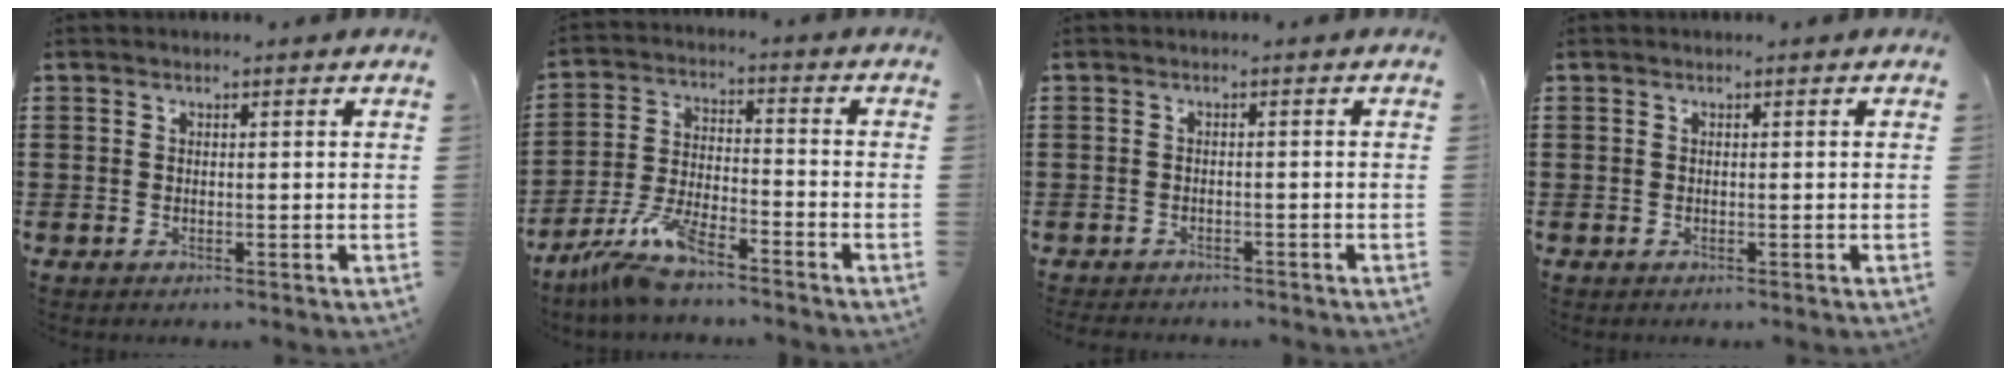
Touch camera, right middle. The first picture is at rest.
{"total": 8.0, "force": [-6.6, 1.4, 4.2], "torque": [-0.096, -0.002, -0.130]}
{"total": 1.1, "force": [-1.1, 0.1, 0.0], "torque": [-0.005, 0.001, -0.025]}
{"total": 0.0}